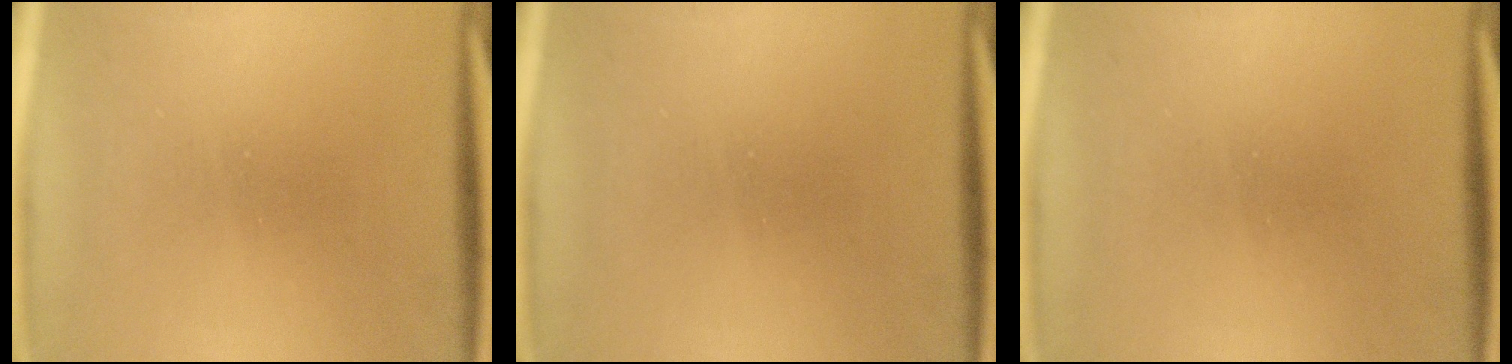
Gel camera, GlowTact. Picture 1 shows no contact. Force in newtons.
{"total": 0.0}
{"total": 1.6}